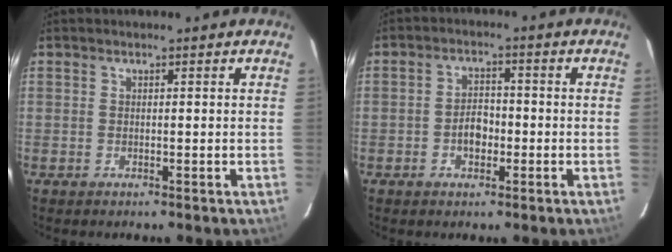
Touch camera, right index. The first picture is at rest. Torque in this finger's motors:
{"motor_torque": [0.75, 0.14, 0.40, 0.04]}